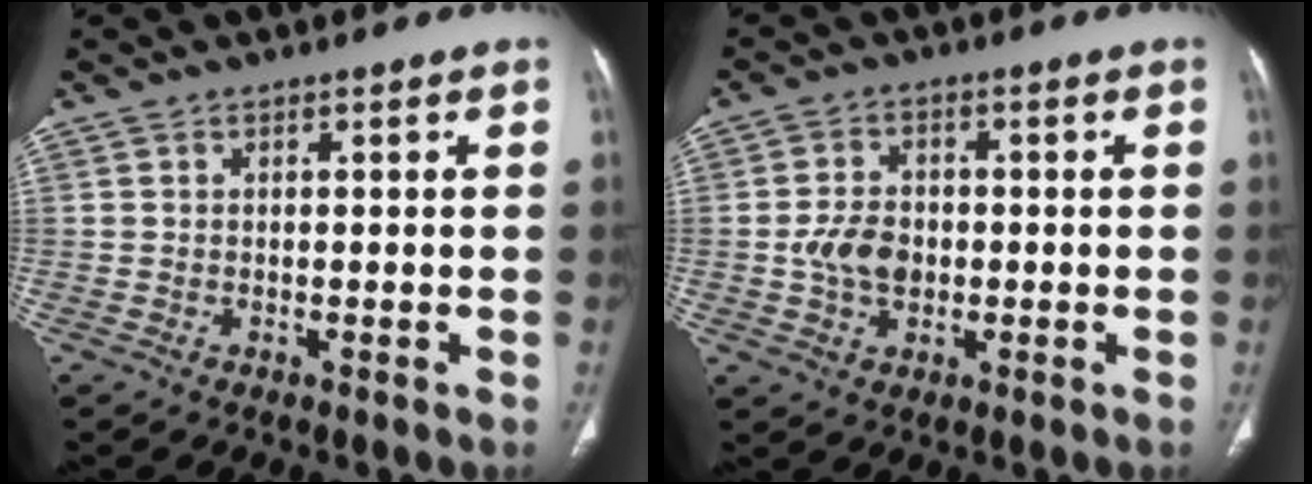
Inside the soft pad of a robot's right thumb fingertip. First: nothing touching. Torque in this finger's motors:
{"motor_torque": [0.12, 0.74, 0.00, 0.25, 0.05]}